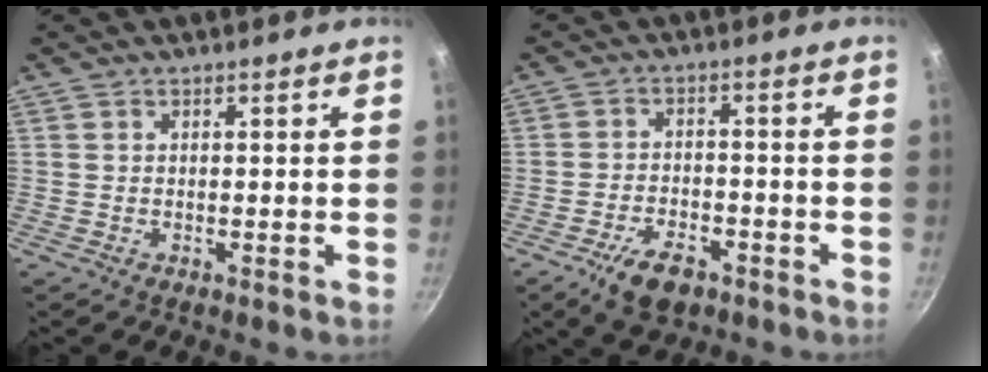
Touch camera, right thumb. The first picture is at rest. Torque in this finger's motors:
{"motor_torque": [0.58, 0.85, 0.68, -0.19, 0.04]}